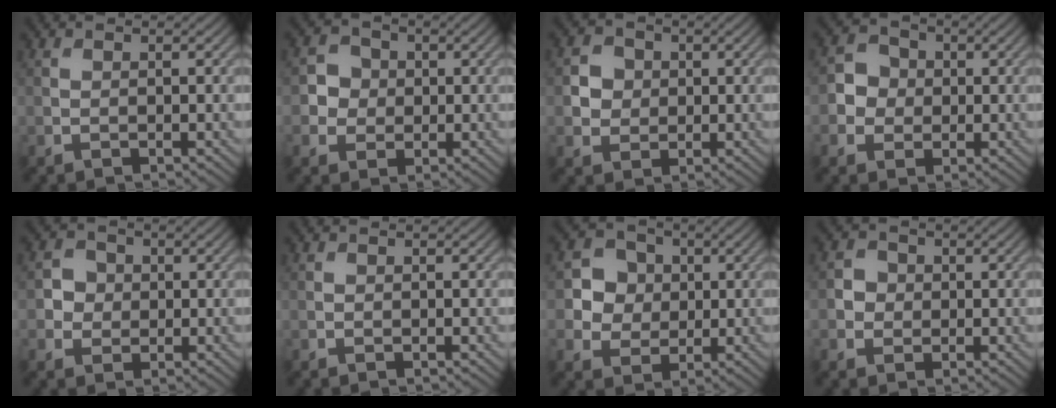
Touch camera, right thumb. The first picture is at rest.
{"total": 3.2, "force": [0.0, 3.1, 1.0], "torque": [-0.021, 0.000, -0.011]}
{"total": 3.4, "force": [0.2, 3.1, 1.3], "torque": [-0.030, 0.000, -0.003]}
{"total": 3.6, "force": [-0.3, 3.3, 1.2], "torque": [-0.024, 0.003, -0.011]}
{"total": 2.9, "force": [0.0, 2.7, 0.9], "torque": [-0.020, 0.001, -0.006]}
{"total": 0.0}
{"total": 5.1, "force": [0.6, 4.7, 1.8], "torque": [-0.045, 0.003, -0.005]}
{"total": 2.2, "force": [-0.1, 2.1, 0.7], "torque": [-0.014, -0.001, -0.003]}